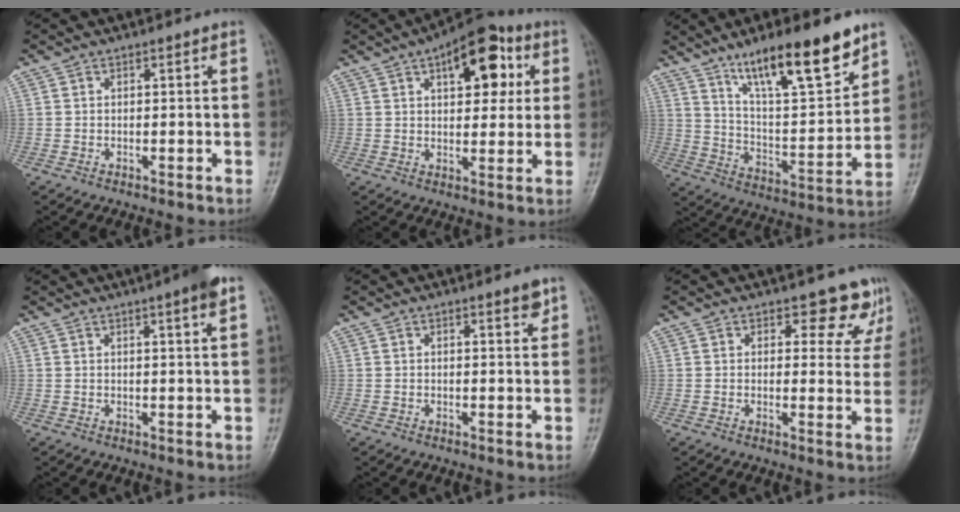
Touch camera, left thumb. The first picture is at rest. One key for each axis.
{"total": 13.9, "fx": 5.2, "fy": 7.1, "fz": 10.7, "tx": -0.105, "ty": 0.004, "tz": 0.067}
{"total": 18.9, "fx": 12.5, "fy": 4.7, "fz": 13.4, "tx": -0.185, "ty": -0.065, "tz": 0.219}
{"total": 4.9, "fx": 2.9, "fy": 0.3, "fz": 3.9, "tx": -0.051, "ty": -0.005, "tz": 0.039}
{"total": 2.2, "fx": 1.5, "fy": 0.5, "fz": 1.5, "tx": -0.015, "ty": -0.010, "tz": 0.020}
{"total": 6.8, "fx": 5.4, "fy": 3.5, "fz": 2.2, "tx": 0.014, "ty": -0.034, "tz": 0.053}